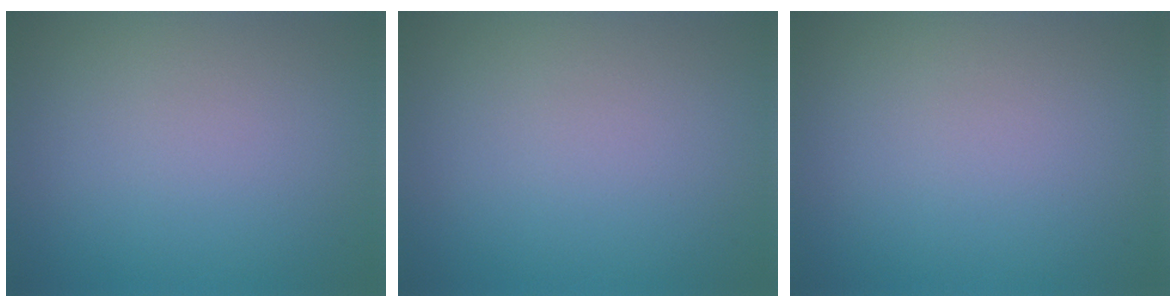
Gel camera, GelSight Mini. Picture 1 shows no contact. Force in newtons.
{"total": 0.0}
{"total": 0.0}